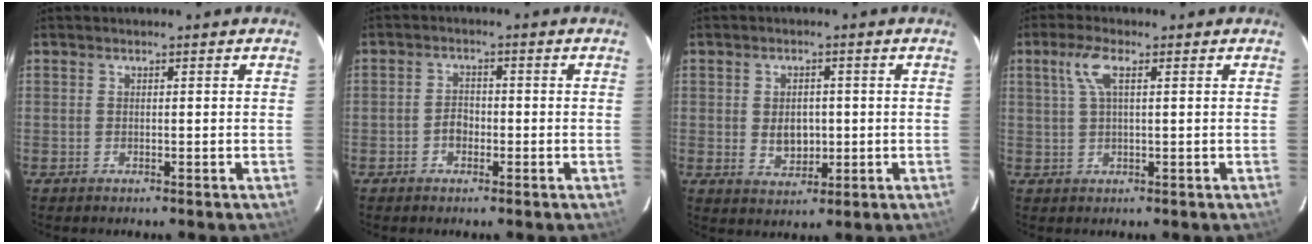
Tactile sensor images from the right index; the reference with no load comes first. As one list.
[{"total": 2.6, "force": [-1.1, 2.0, 1.2], "torque": [-0.024, 0.008, -0.020]}, {"total": 5.2, "force": [-0.2, 3.8, 3.5], "torque": [-0.059, -0.003, 0.005]}, {"total": 4.5, "force": [1.6, 1.0, 4.1], "torque": [-0.085, 0.008, 0.034]}]